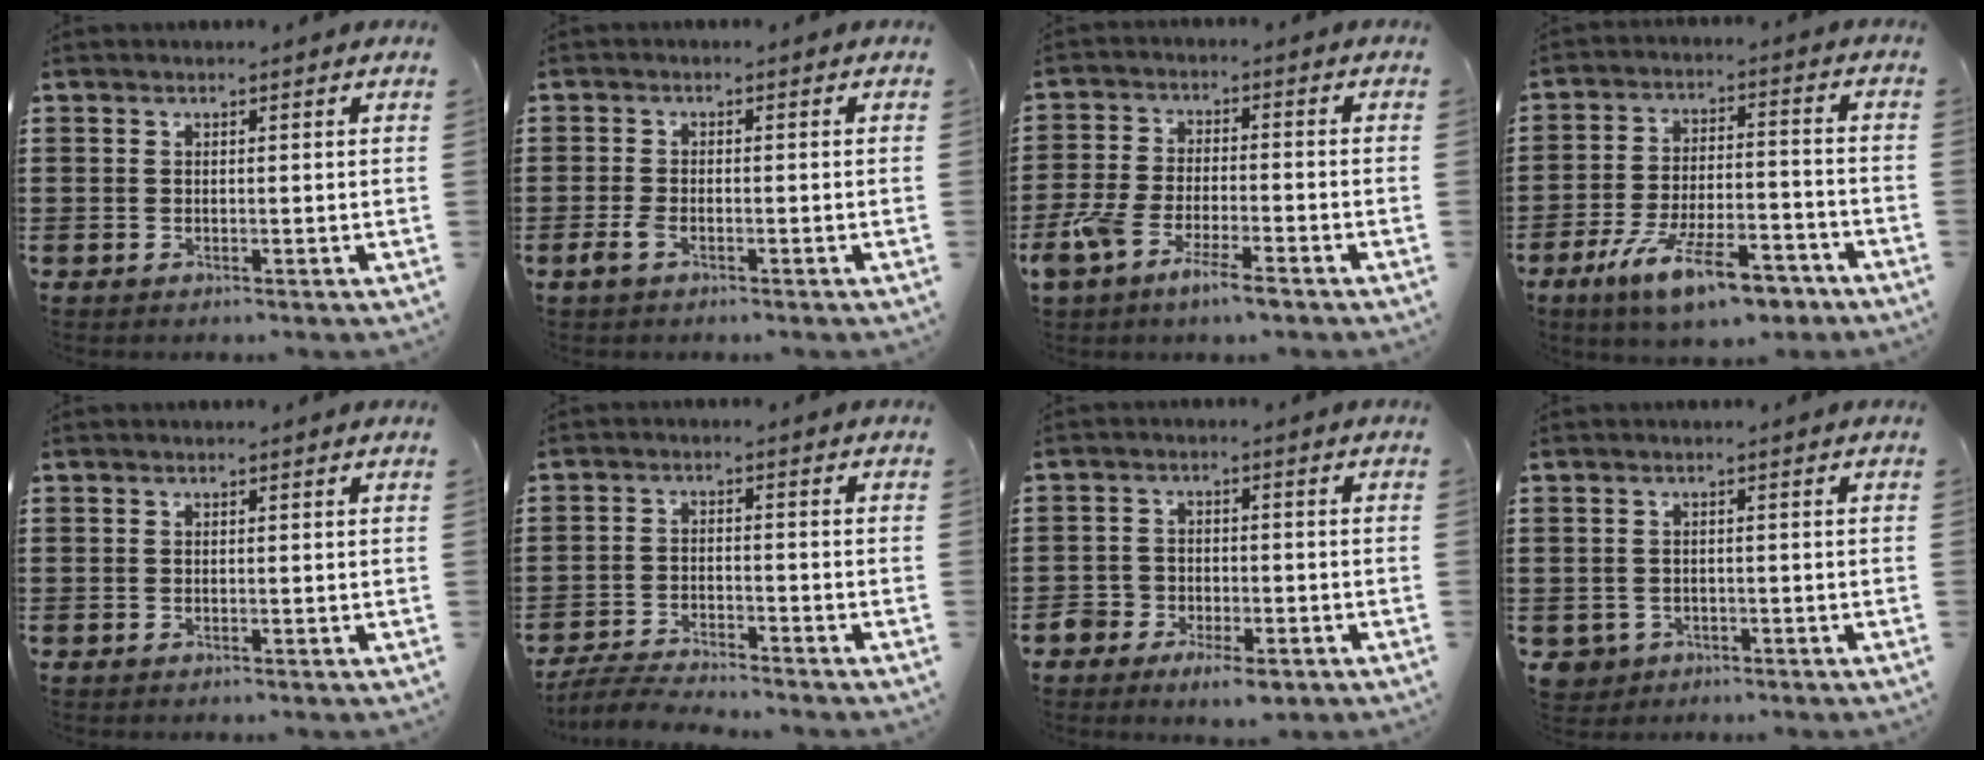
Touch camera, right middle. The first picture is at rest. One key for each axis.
{"total": 2.4, "fx": -1.2, "fy": 0.9, "fz": 1.8, "tx": -0.055, "ty": -0.006, "tz": -0.029}
{"total": 6.6, "fx": -4.7, "fy": 1.4, "fz": 4.5, "tx": -0.107, "ty": -0.006, "tz": -0.092}
{"total": 12.3, "fx": -8.7, "fy": 3.2, "fz": 8.1, "tx": -0.155, "ty": 0.023, "tz": -0.166}
{"total": 0.0}
{"total": 4.6, "fx": -4.5, "fy": 0.4, "fz": 1.0, "tx": -0.031, "ty": -0.003, "tz": -0.094}
{"total": 3.7, "fx": -3.0, "fy": 1.9, "fz": 1.2, "tx": -0.038, "ty": 0.004, "tz": -0.062}
{"total": 1.7, "fx": -1.0, "fy": 1.4, "fz": 0.0, "tx": -0.008, "ty": 0.001, "tz": -0.026}